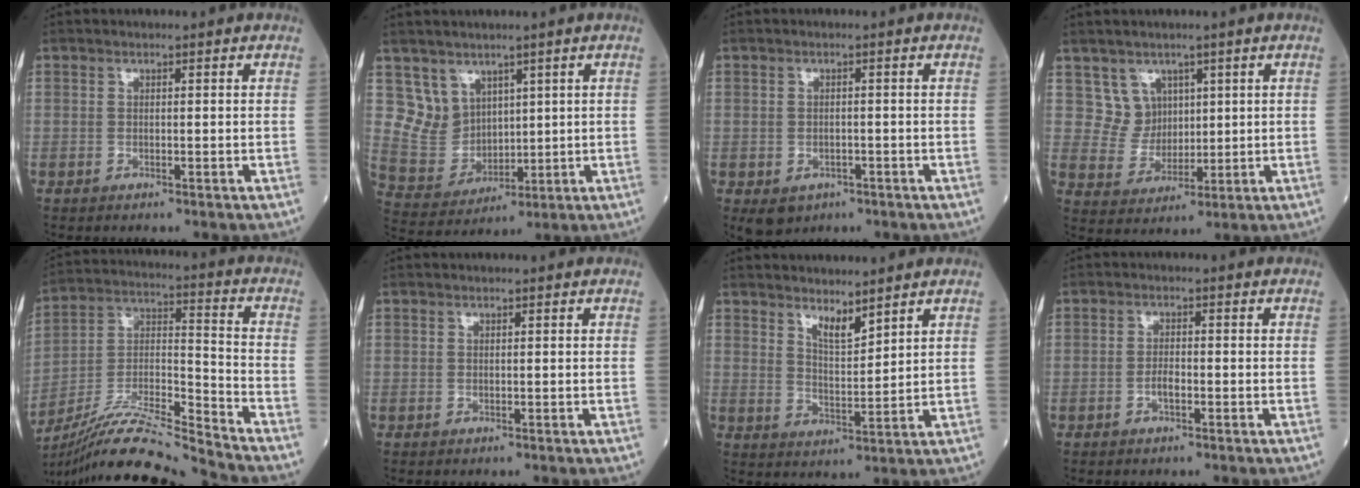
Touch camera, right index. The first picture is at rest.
{"total": 6.8, "force": [3.7, 5.6, 1.0], "torque": [-0.032, 0.007, 0.090]}
{"total": 4.3, "force": [-2.2, 3.3, 1.7], "torque": [-0.024, -0.003, -0.025]}
{"total": 5.2, "force": [2.5, 4.6, 0.3], "torque": [-0.008, 0.008, 0.054]}
{"total": 15.4, "force": [-14.5, -2.2, 4.7], "torque": [-0.091, 0.019, -0.269]}
{"total": 0.0}
{"total": 3.8, "force": [3.2, 0.6, 1.9], "torque": [-0.038, -0.014, 0.064]}
{"total": 1.8, "force": [-0.8, 0.6, 1.5], "torque": [-0.029, 0.003, -0.015]}